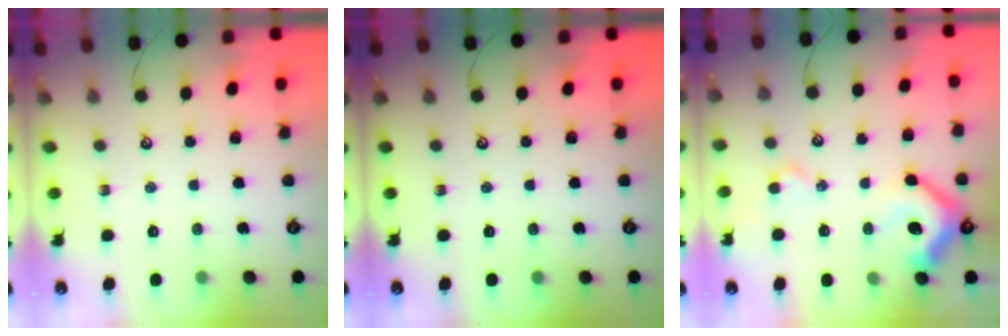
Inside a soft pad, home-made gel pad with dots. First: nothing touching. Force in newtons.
{"total": 0.0}
{"total": 11.6, "press": 11.5, "slide": 1.4}